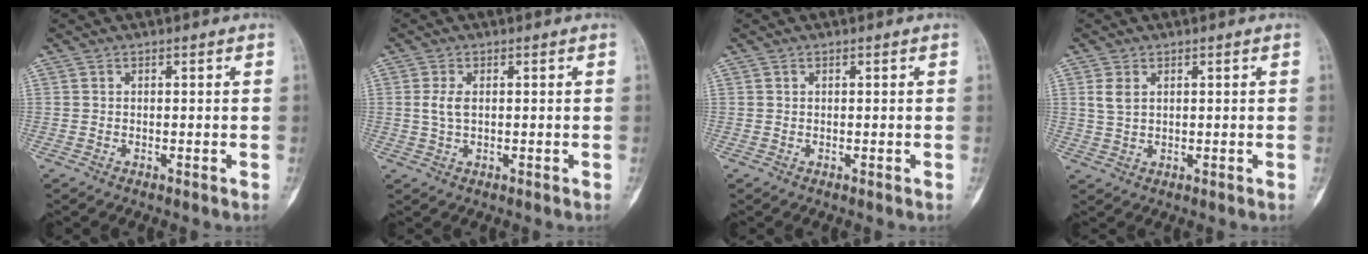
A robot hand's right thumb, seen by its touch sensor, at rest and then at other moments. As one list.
[{"total": 2.8, "force": [0.4, 1.5, 2.3], "torque": [-0.048, 0.003, 0.007]}, {"total": 0.0}, {"total": 2.2, "force": [0.8, 1.3, 1.5], "torque": [-0.028, 0.005, 0.021]}]